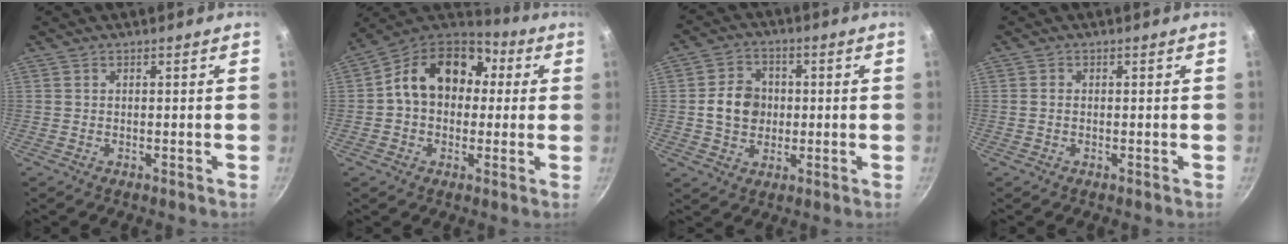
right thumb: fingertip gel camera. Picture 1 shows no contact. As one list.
[{"total": 16.9, "force": [2.7, 12.9, 10.5], "torque": [-0.137, 0.037, 0.027]}, {"total": 8.5, "force": [0.1, 7.2, 4.5], "torque": [-0.050, 0.012, -0.005]}, {"total": 1.1, "force": [-0.1, 0.8, 0.6], "torque": [-0.011, 0.005, -0.004]}]